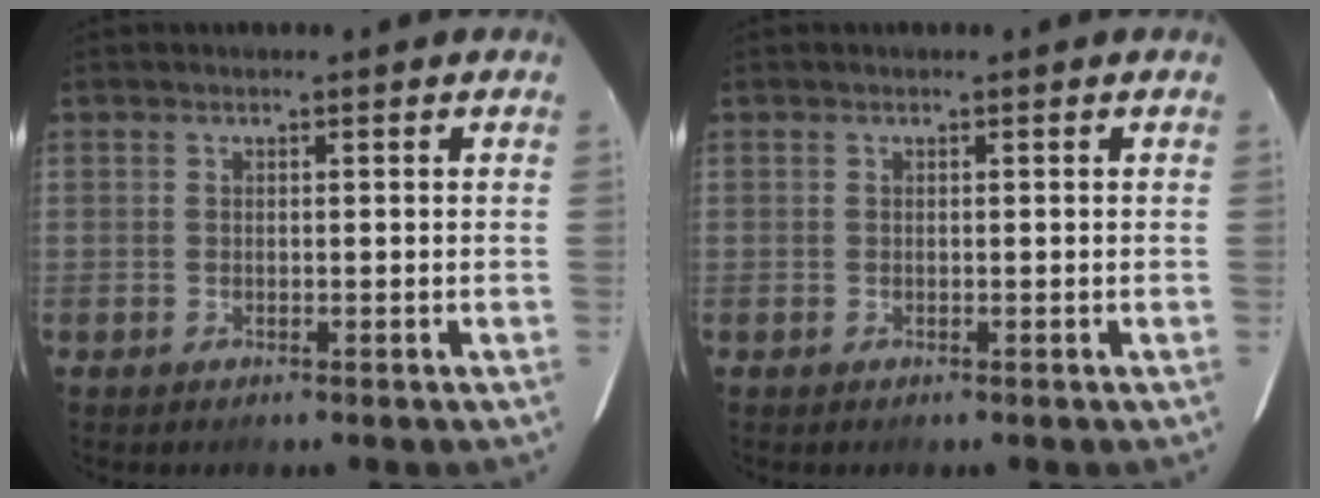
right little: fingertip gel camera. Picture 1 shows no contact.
{"total": 0.0}